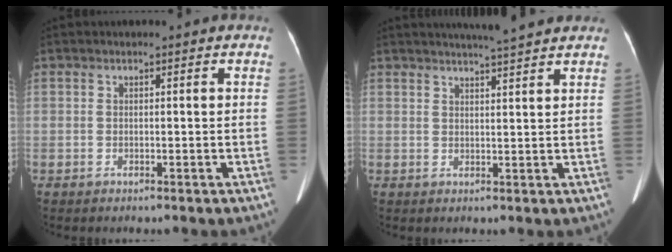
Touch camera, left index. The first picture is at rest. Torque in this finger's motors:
{"motor_torque": [0.25, -0.32, 0.06, 0.03]}